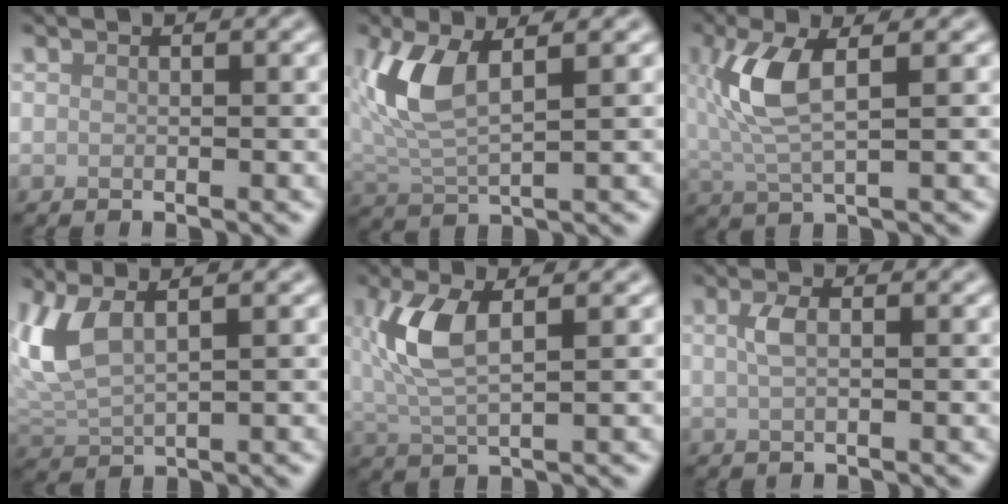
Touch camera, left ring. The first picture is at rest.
{"total": 5.4, "force": [1.8, 2.2, 4.6], "torque": [-0.111, 0.001, 0.038]}
{"total": 5.3, "force": [1.2, 1.7, 4.8], "torque": [-0.115, 0.005, 0.022]}
{"total": 4.7, "force": [2.2, 1.7, 3.8], "torque": [-0.097, 0.005, 0.046]}
{"total": 5.2, "force": [1.2, 2.0, 4.6], "torque": [-0.110, 0.008, 0.022]}
{"total": 1.6, "force": [0.3, 0.6, 1.5], "torque": [-0.031, 0.005, 0.005]}